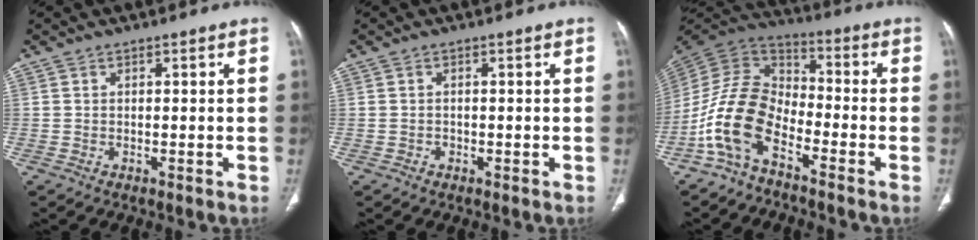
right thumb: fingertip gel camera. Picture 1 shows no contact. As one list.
[{"total": 0.8, "force": [-0.4, 0.6, 0.2], "torque": [-0.003, 0.003, -0.008]}, {"total": 12.7, "force": [-6.6, 6.8, 8.4], "torque": [-0.163, 0.065, -0.142]}]